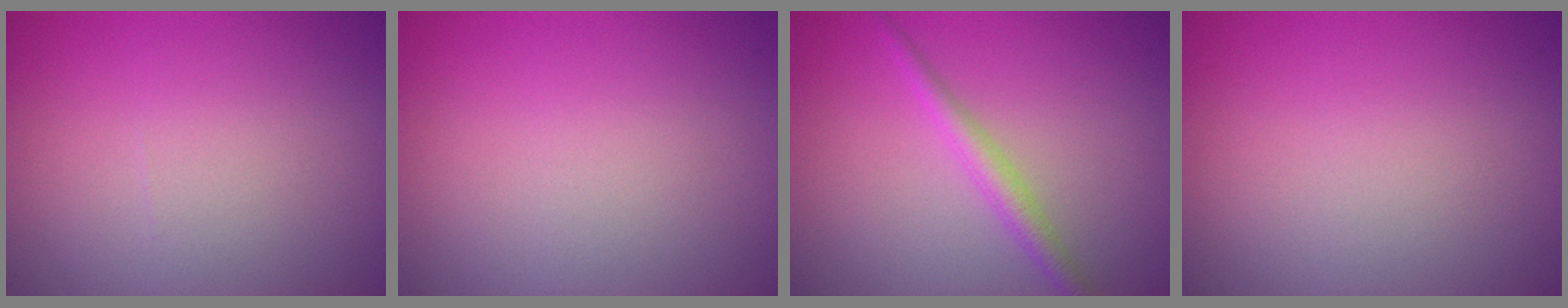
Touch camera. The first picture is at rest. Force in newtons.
{"total": 0.0}
{"total": 2.2, "press": 2.2, "slide": 0.0}
{"total": 0.0}